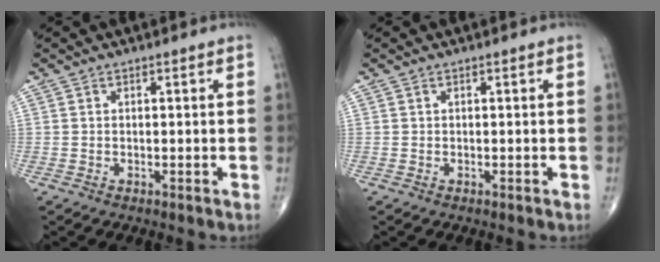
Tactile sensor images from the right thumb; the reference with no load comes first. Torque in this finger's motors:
{"motor_torque": [0.16, 0.03, 0.01, 0.10, 0.01]}